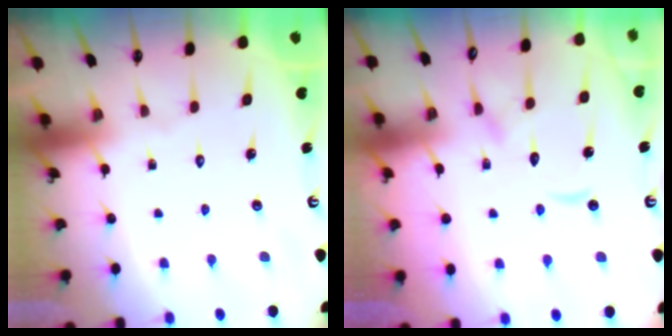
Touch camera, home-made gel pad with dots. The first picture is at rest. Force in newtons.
{"total": 11.1, "press": 11.0, "slide": 1.1}